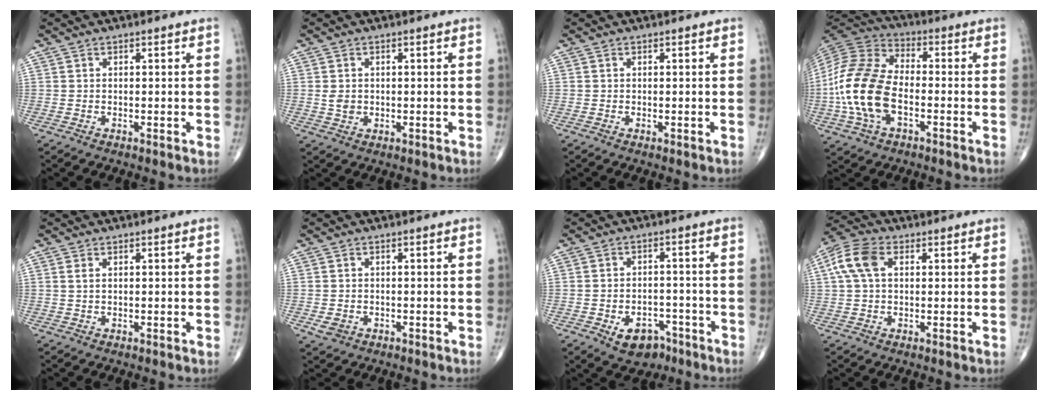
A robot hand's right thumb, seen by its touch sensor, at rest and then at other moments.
{"total": 2.4, "force": [0.1, 1.9, 1.4], "torque": [-0.020, -0.001, 0.005]}
{"total": 0.0}
{"total": 17.6, "force": [-3.5, 10.3, 13.8], "torque": [-0.287, 0.026, -0.070]}
{"total": 0.6, "force": [0.2, 0.3, 0.5], "torque": [-0.011, 0.003, 0.005]}
{"total": 2.3, "force": [-0.7, 1.9, 1.1], "torque": [-0.013, 0.003, -0.006]}
{"total": 7.4, "force": [-4.0, 5.2, 3.6], "torque": [-0.031, 0.036, -0.052]}
{"total": 7.9, "force": [1.9, 4.9, 5.9], "torque": [-0.133, 0.021, 0.032]}